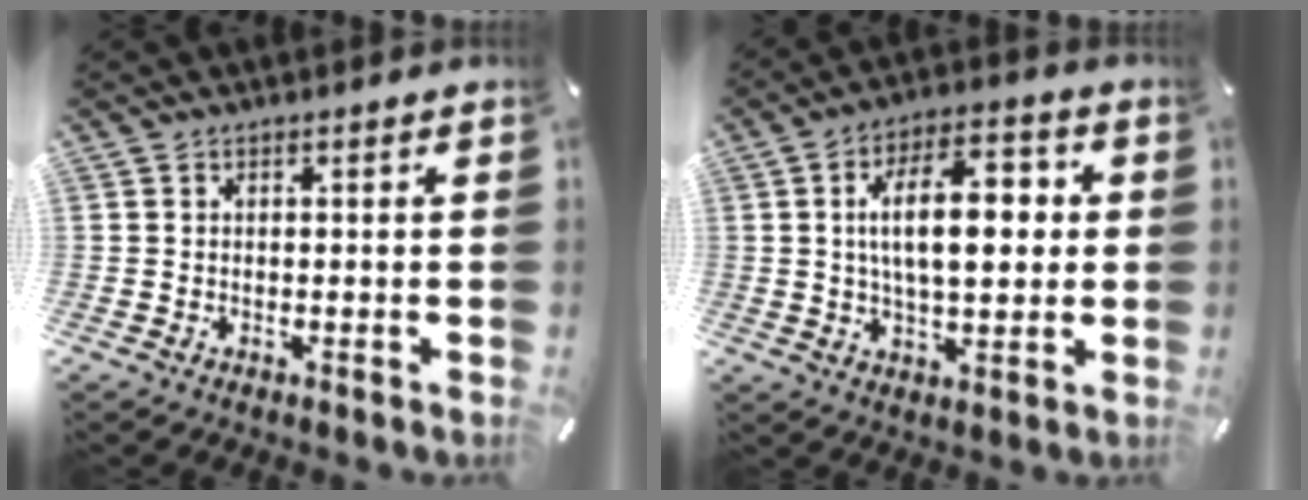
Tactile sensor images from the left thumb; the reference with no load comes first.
{"total": 14.5, "force": [2.1, 7.5, 12.2], "torque": [-0.209, 0.003, 0.025]}